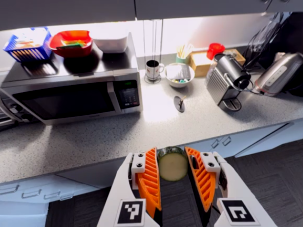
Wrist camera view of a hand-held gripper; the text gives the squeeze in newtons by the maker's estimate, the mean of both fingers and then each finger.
{"total": 11.0, "left": 10.7, "right": 11.2}